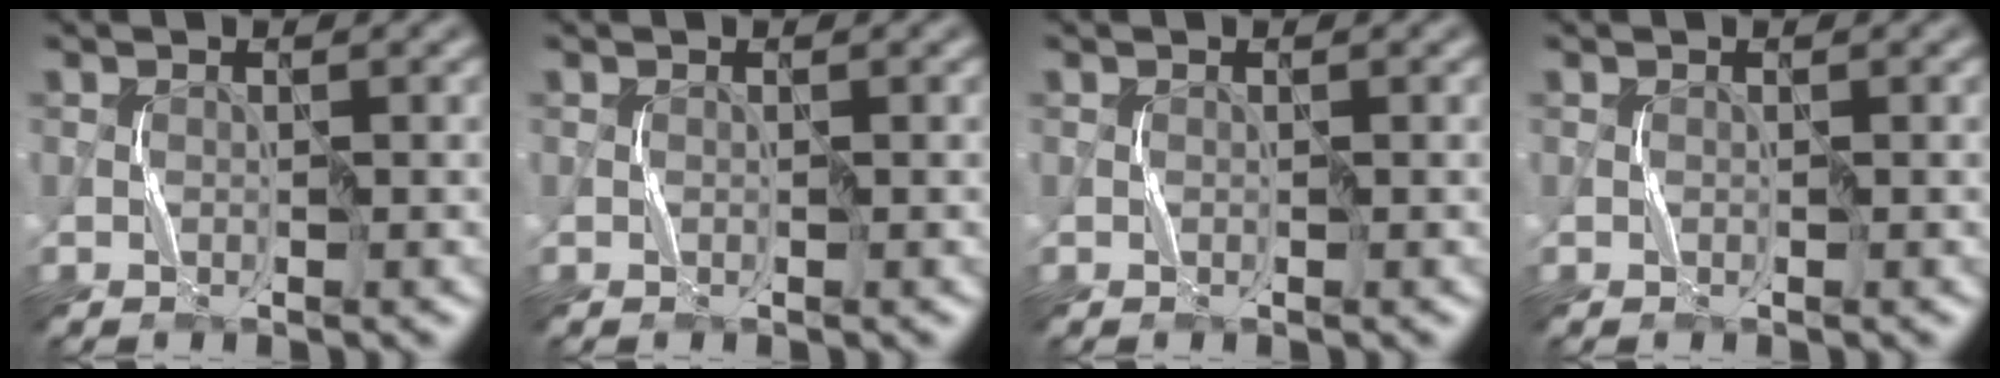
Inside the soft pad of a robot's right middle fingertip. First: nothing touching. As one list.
[{"total": 0.0}, {"total": 0.0}, {"total": 0.0}]